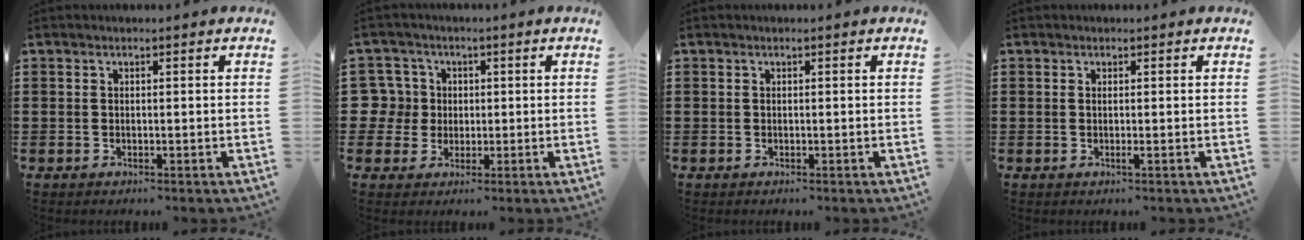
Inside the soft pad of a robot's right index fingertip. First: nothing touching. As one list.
[{"total": 5.6, "force": [0.5, 5.5, 1.1], "torque": [-0.060, 0.012, 0.005]}, {"total": 0.0}, {"total": 1.0, "force": [-0.1, -0.1, 0.9], "torque": [-0.016, -0.003, -0.003]}]